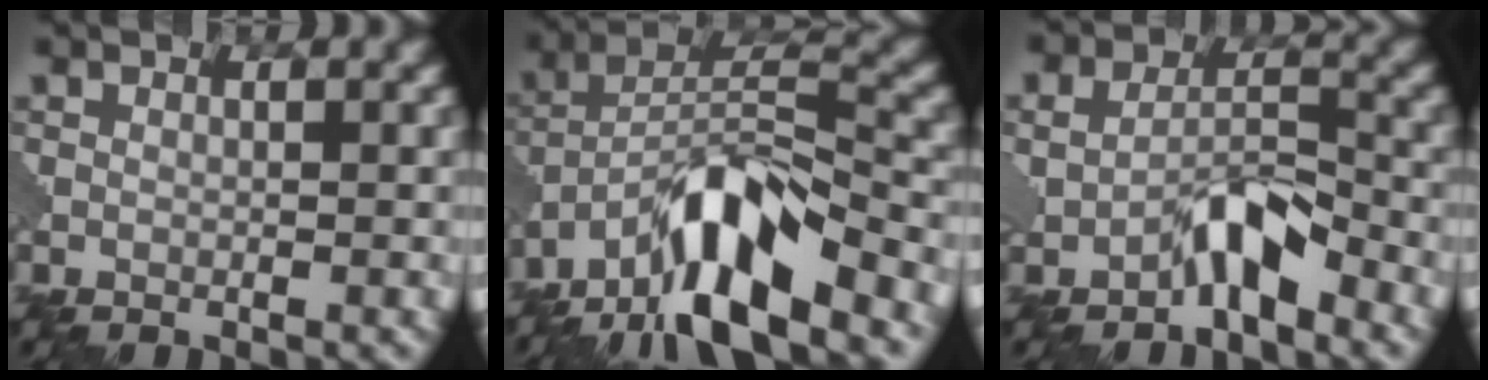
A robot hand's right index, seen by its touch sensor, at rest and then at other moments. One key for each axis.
{"total": 10.9, "fx": -7.4, "fy": 3.1, "fz": 7.5, "tx": -0.122, "ty": 0.016, "tz": -0.147}
{"total": 3.4, "fx": -2.0, "fy": 1.7, "fz": 2.2, "tx": -0.033, "ty": 0.014, "tz": -0.038}